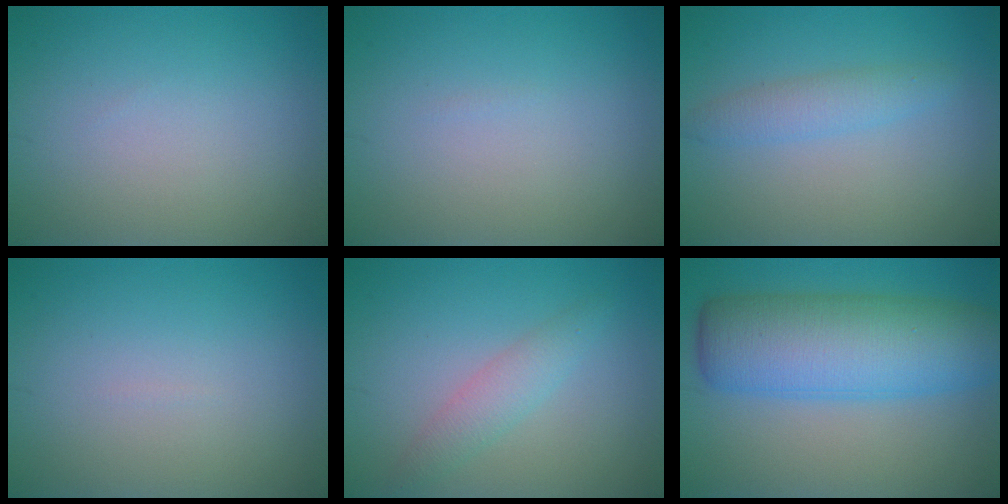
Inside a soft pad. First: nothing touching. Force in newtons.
{"total": 0.0}
{"total": 2.2, "press": 2.2, "slide": 0.1}
{"total": 0.0}
{"total": 2.2, "press": 2.2, "slide": 0.2}
{"total": 10.1, "press": 10.1, "slide": 0.2}